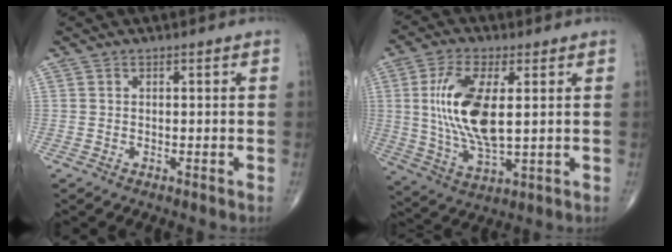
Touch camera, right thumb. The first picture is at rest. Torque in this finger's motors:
{"motor_torque": [2.59, 2.42, 1.74, 0.00, 0.58]}